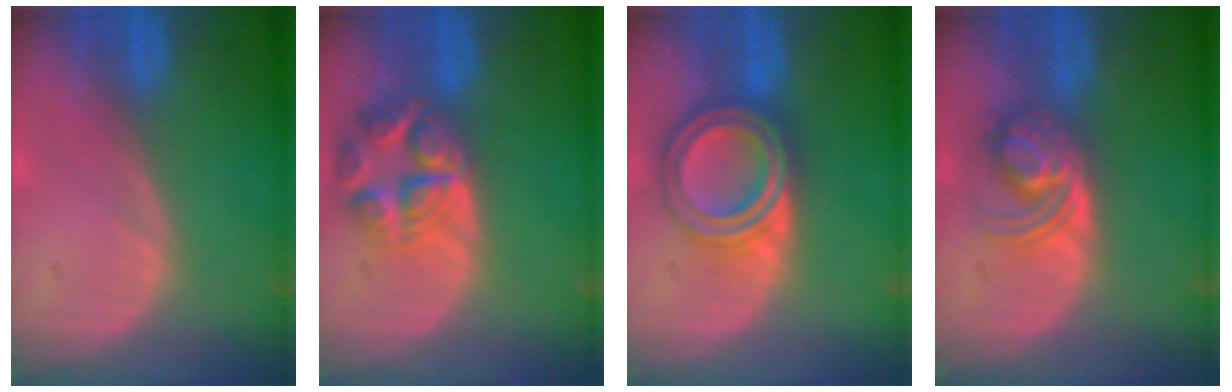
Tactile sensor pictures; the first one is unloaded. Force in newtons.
{"total": 7.6, "press": 6.7, "slide": 3.6}
{"total": 7.2, "press": 7.2, "slide": 0.4}
{"total": 5.7, "press": 5.5, "slide": 1.5}